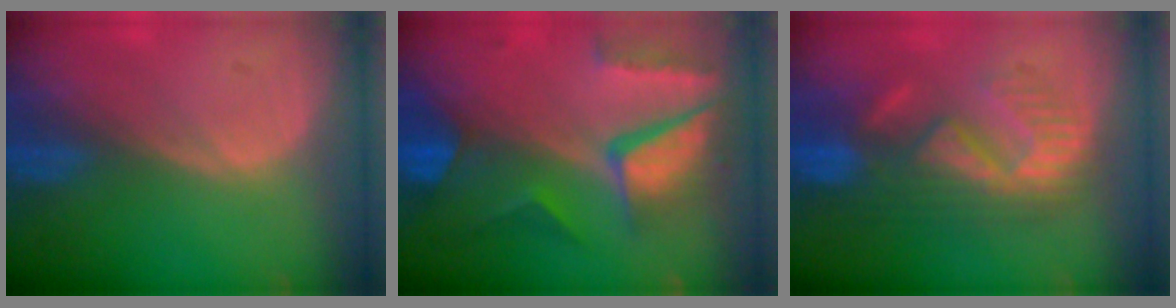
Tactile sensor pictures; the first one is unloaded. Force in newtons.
{"total": 10.6, "press": 8.8, "slide": 5.9}
{"total": 9.7, "press": 9.3, "slide": 3.0}